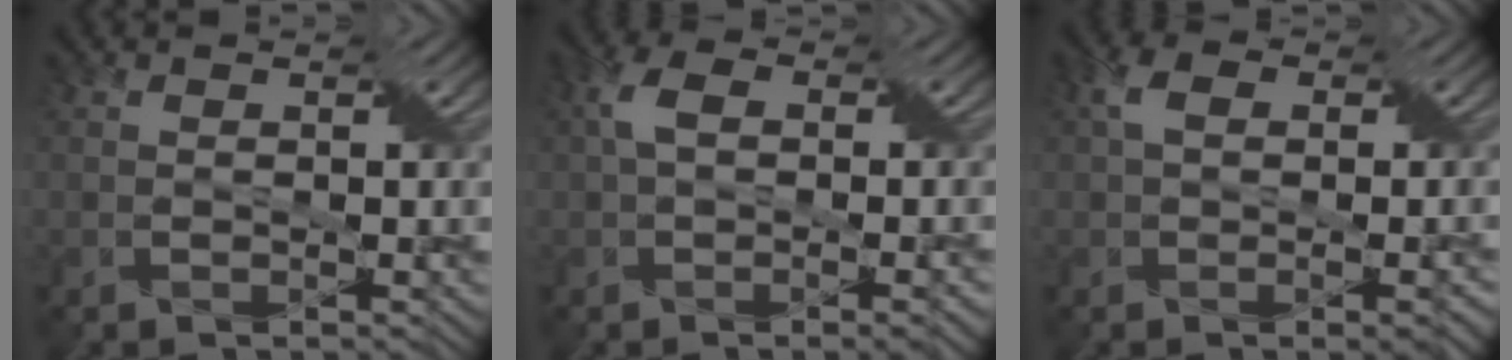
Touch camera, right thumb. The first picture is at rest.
{"total": 5.0, "force": [-0.1, 2.4, 4.4], "torque": [-0.091, 0.008, -0.002]}
{"total": 4.6, "force": [0.0, 2.7, 3.8], "torque": [-0.066, 0.003, -0.001]}